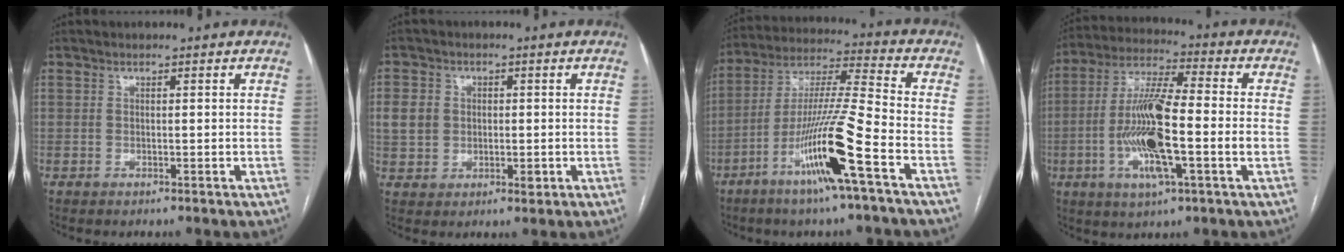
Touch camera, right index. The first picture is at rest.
{"total": 7.7, "force": [0.7, 6.7, 3.7], "torque": [-0.091, 0.008, 0.020]}
{"total": 15.0, "force": [-7.0, -0.8, 13.3], "torque": [-0.260, -0.010, -0.131]}
{"total": 14.7, "force": [-2.9, 1.7, 14.3], "torque": [-0.282, 0.001, -0.055]}